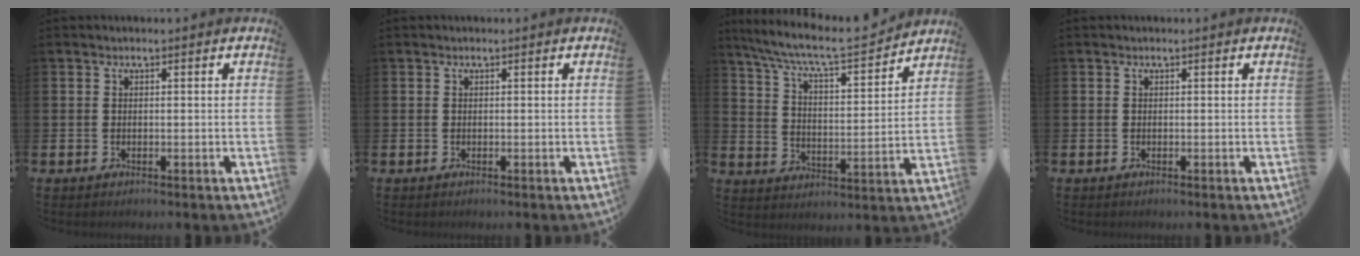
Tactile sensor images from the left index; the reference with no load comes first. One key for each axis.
{"total": 0.0}
{"total": 8.2, "fx": 7.6, "fy": 0.9, "fz": 3.0, "tx": -0.088, "ty": -0.055, "tz": 0.126}
{"total": 0.0}